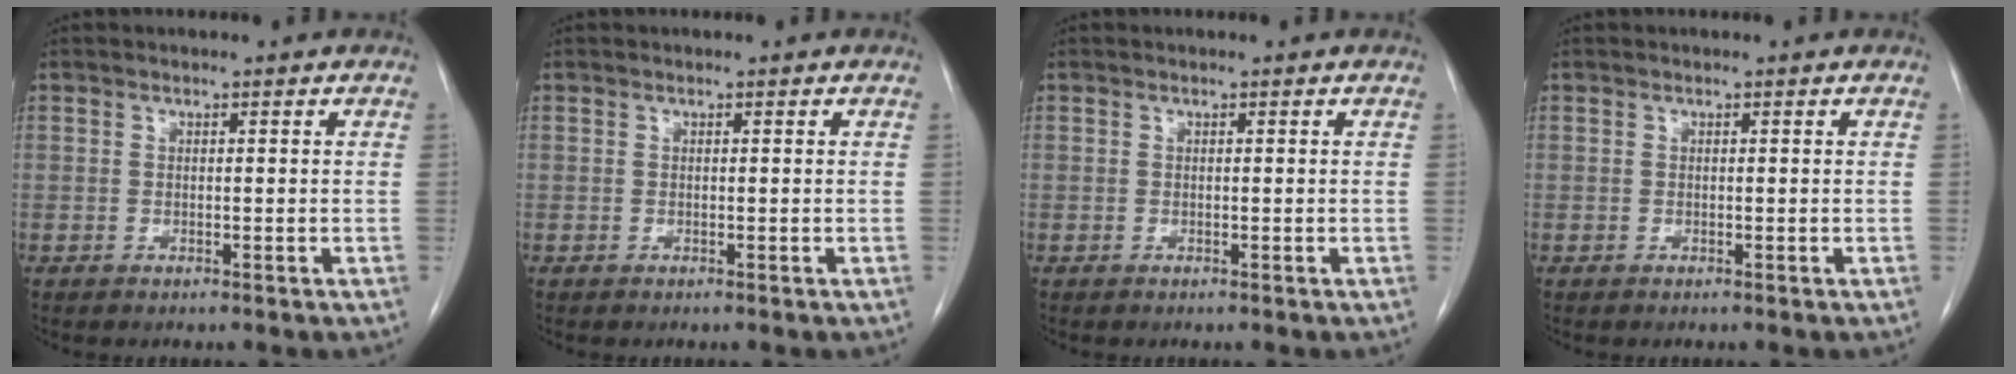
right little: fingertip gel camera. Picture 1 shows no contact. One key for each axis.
{"total": 0.0}
{"total": 0.0}
{"total": 0.0}